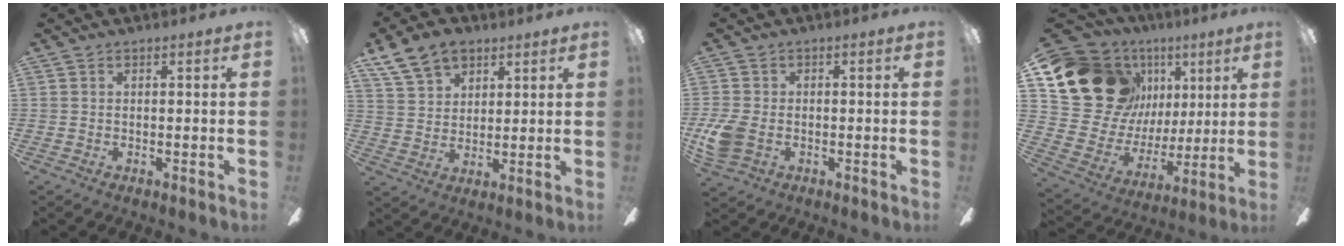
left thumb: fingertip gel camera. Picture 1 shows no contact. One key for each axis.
{"total": 10.4, "fx": 7.0, "fy": 6.4, "fz": 4.2, "tx": -0.083, "ty": -0.023, "tz": 0.136}
{"total": 6.9, "fx": -1.7, "fy": 4.6, "fz": 4.8, "tx": -0.114, "ty": 0.001, "tz": -0.031}
{"total": 19.5, "fx": 9.2, "fy": 15.1, "fz": 8.3, "tx": -0.158, "ty": -0.039, "tz": 0.194}